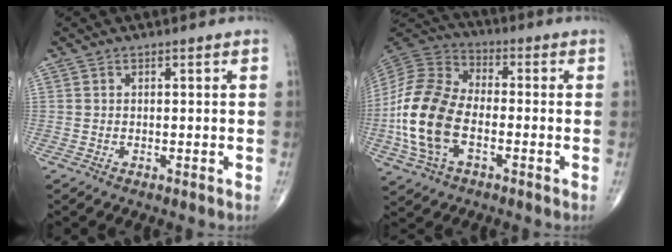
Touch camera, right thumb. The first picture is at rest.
{"total": 17.4, "force": [-3.9, 10.3, 13.5], "torque": [-0.286, 0.022, -0.079]}